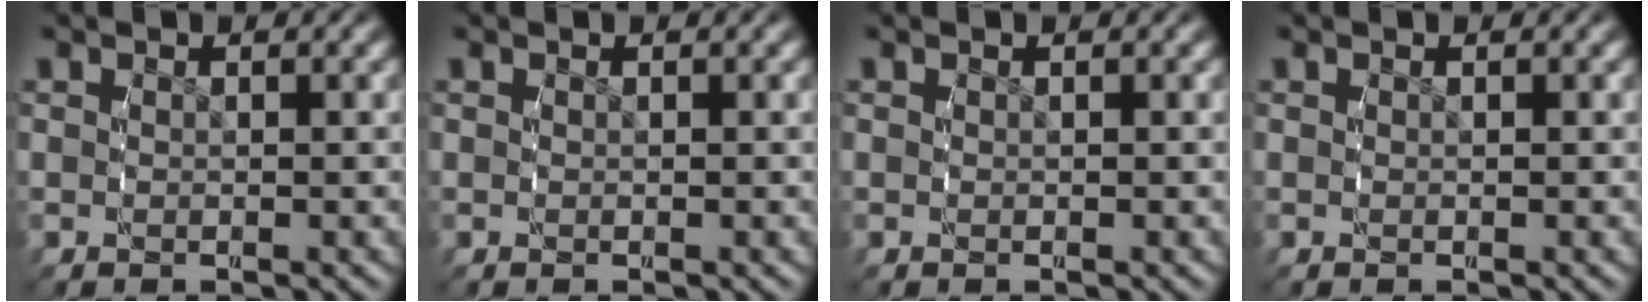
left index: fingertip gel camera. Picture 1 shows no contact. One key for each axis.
{"total": 0.0}
{"total": 0.0}
{"total": 0.0}